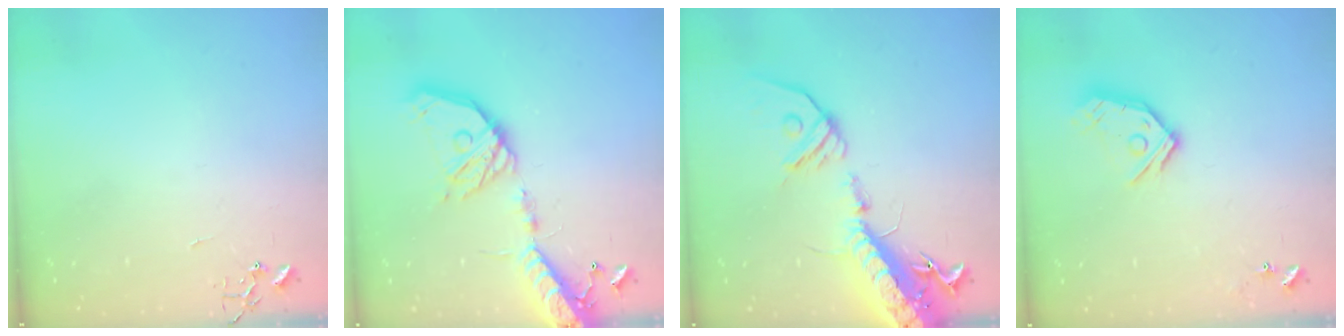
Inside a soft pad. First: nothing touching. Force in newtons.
{"total": 20.9, "press": 20.5, "slide": 3.9}
{"total": 20.4, "press": 19.9, "slide": 4.3}
{"total": 13.2, "press": 13.1, "slide": 1.6}